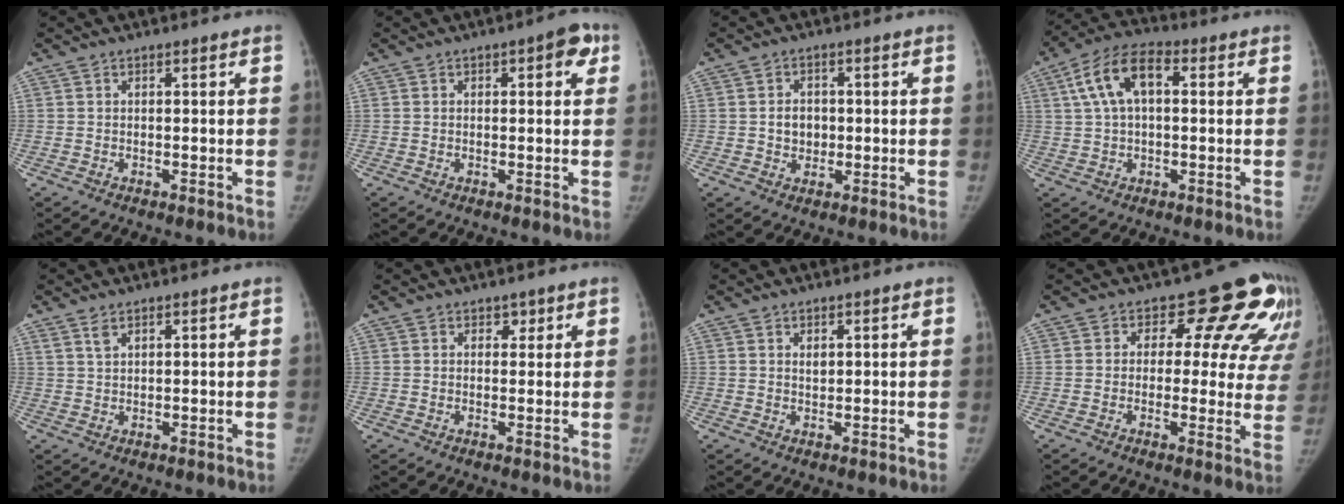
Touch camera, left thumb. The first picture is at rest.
{"total": 4.0, "force": [1.5, 1.8, 3.3], "torque": [-0.021, 0.000, 0.007]}
{"total": 3.9, "force": [-0.2, 3.2, 2.1], "torque": [-0.014, 0.001, -0.004]}
{"total": 10.5, "force": [2.5, 5.6, 8.5], "torque": [-0.160, 0.028, 0.037]}
{"total": 1.8, "force": [1.3, 0.7, 1.0], "torque": [-0.016, -0.002, 0.029]}
{"total": 1.5, "force": [0.9, 1.1, 0.4], "torque": [0.011, -0.005, 0.011]}
{"total": 1.3, "force": [0.7, 0.9, 0.7], "torque": [0.001, -0.005, 0.012]}
{"total": 14.4, "force": [8.7, 8.8, 7.4], "torque": [-0.023, -0.026, 0.070]}